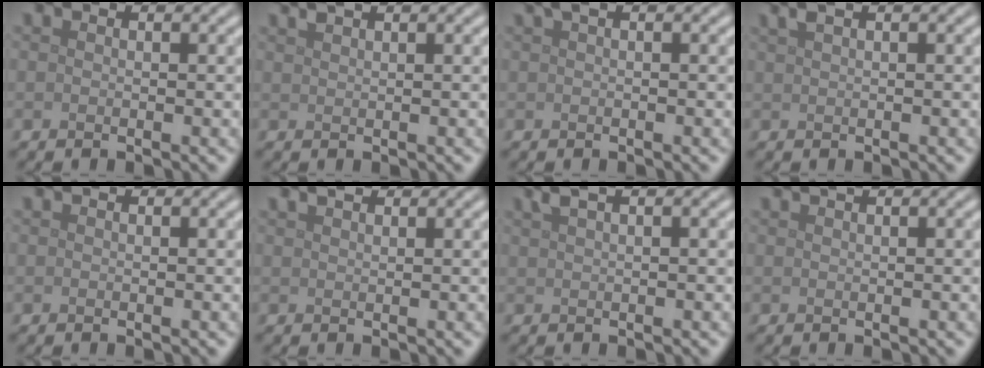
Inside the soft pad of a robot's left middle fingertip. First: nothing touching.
{"total": 2.1, "force": [1.6, 0.6, 1.2], "torque": [-0.009, 0.006, 0.020]}
{"total": 1.6, "force": [0.8, 0.4, 1.4], "torque": [-0.023, 0.008, 0.010]}
{"total": 3.4, "force": [2.0, 1.4, 2.3], "torque": [-0.025, 0.021, 0.010]}
{"total": 0.0}
{"total": 1.0, "force": [0.9, 0.2, 0.3], "torque": [-0.007, 0.001, 0.013]}
{"total": 3.5, "force": [2.1, 1.3, 2.5], "torque": [-0.033, 0.018, 0.018]}
{"total": 1.6, "force": [1.1, 0.4, 1.0], "torque": [-0.011, 0.004, 0.012]}